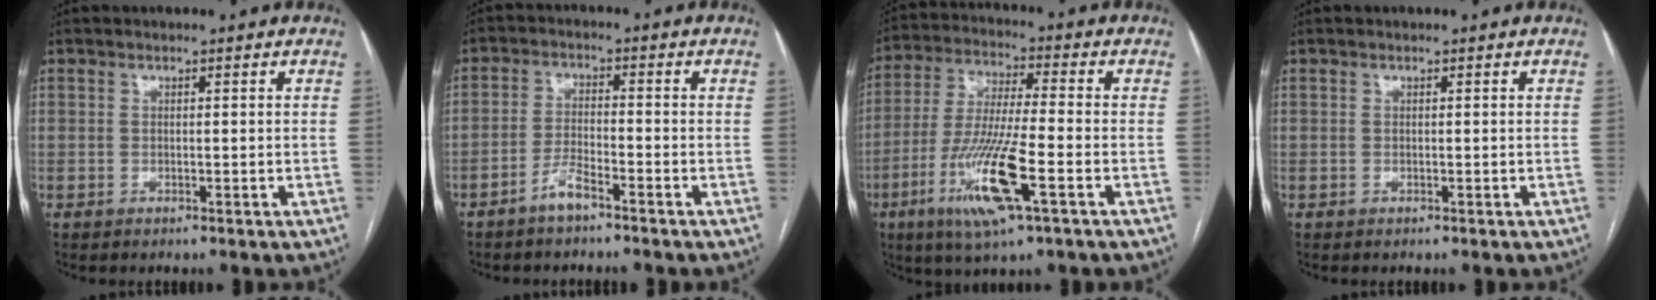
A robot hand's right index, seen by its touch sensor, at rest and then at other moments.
{"total": 3.7, "force": [-2.8, 0.5, 2.3], "torque": [-0.047, 0.003, -0.056]}
{"total": 13.8, "force": [-5.4, 1.0, 12.6], "torque": [-0.260, -0.022, -0.099]}
{"total": 0.0}